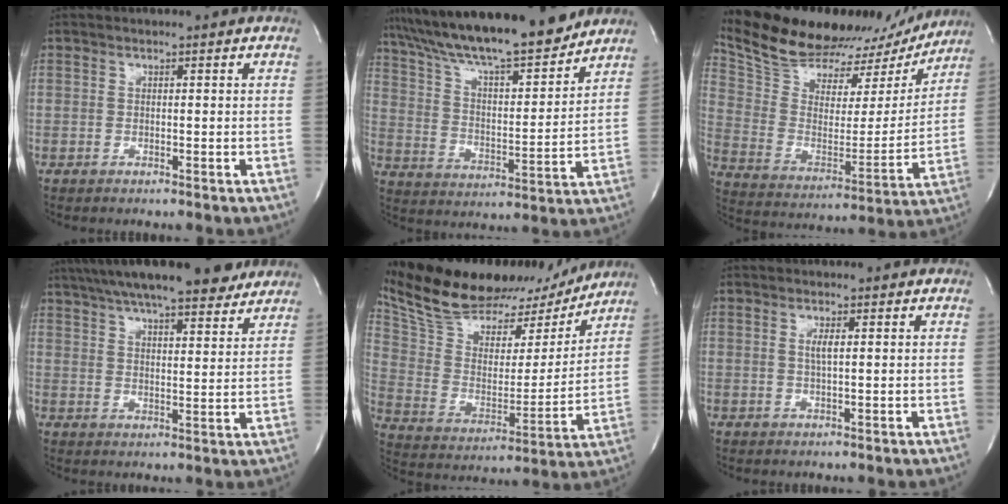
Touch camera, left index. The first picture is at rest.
{"total": 19.4, "force": [16.9, 2.3, 9.3], "torque": [-0.165, 0.008, 0.278]}
{"total": 26.3, "force": [23.6, 8.2, 8.1], "torque": [-0.160, -0.001, 0.353]}
{"total": 20.4, "force": [16.8, 4.0, 10.9], "torque": [-0.191, 0.039, 0.239]}
{"total": 26.0, "force": [22.7, 8.9, 9.2], "torque": [-0.198, 0.010, 0.355]}
{"total": 1.7, "force": [0.3, 0.2, 1.6], "torque": [-0.036, -0.001, 0.005]}